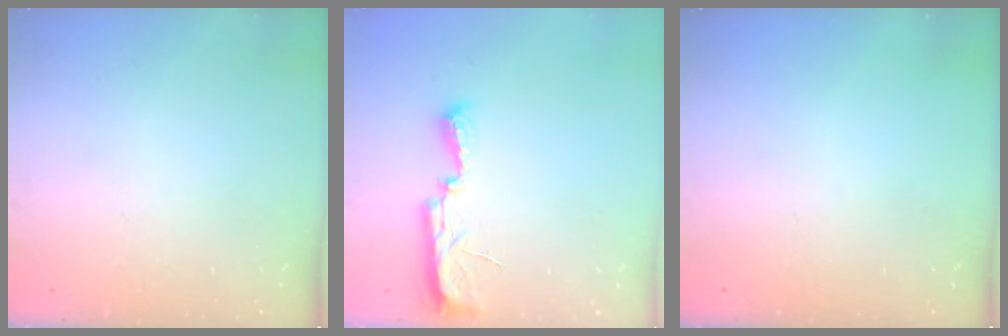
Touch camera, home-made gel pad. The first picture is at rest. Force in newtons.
{"total": 10.1, "press": 8.9, "slide": 4.8}
{"total": 0.0}